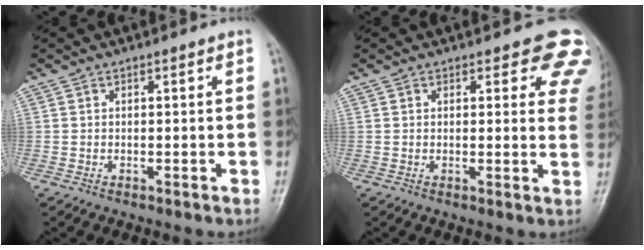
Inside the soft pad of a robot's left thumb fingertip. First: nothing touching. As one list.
[{"total": 8.6, "force": [6.2, 4.3, 4.3], "torque": [0.003, -0.026, 0.054]}]